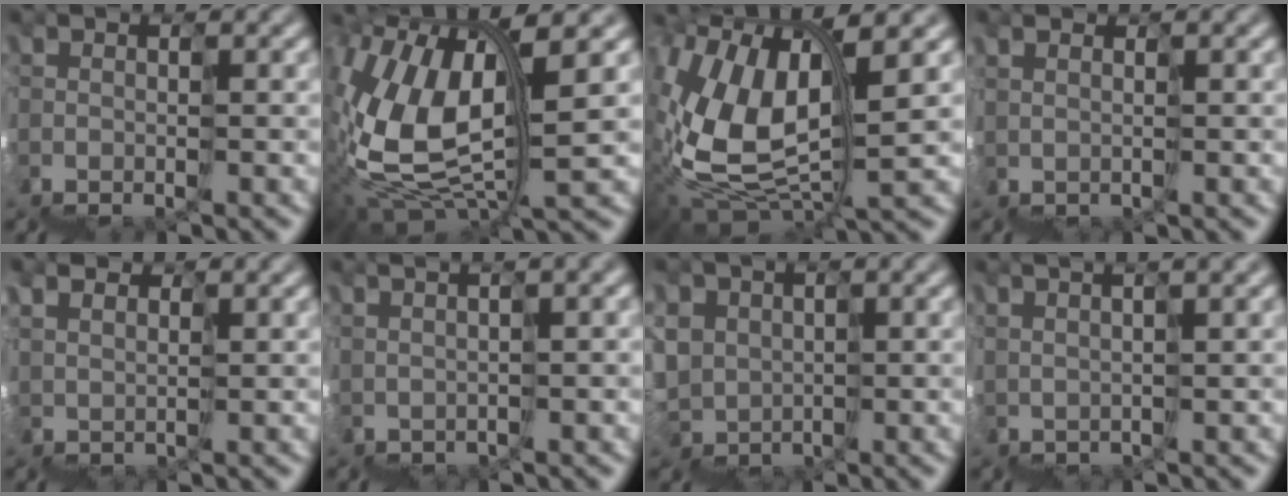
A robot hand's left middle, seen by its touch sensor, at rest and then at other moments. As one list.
[{"total": 6.5, "force": [3.3, 2.1, 5.1], "torque": [-0.141, 0.029, 0.050]}, {"total": 6.6, "force": [4.5, 1.8, 4.5], "torque": [-0.129, 0.037, 0.073]}, {"total": 3.7, "force": [2.1, -1.6, -2.6], "torque": [0.040, 0.029, 0.023]}, {"total": 5.0, "force": [3.3, -1.7, -3.3], "torque": [0.046, 0.039, 0.046]}, {"total": 4.4, "force": [3.3, 0.0, 2.9], "torque": [-0.027, 0.056, 0.065]}, {"total": 3.0, "force": [1.4, 0.9, -2.5], "torque": [0.028, 0.029, 0.008]}, {"total": 4.8, "force": [4.5, -1.2, 1.1], "torque": [0.021, 0.053, 0.068]}]